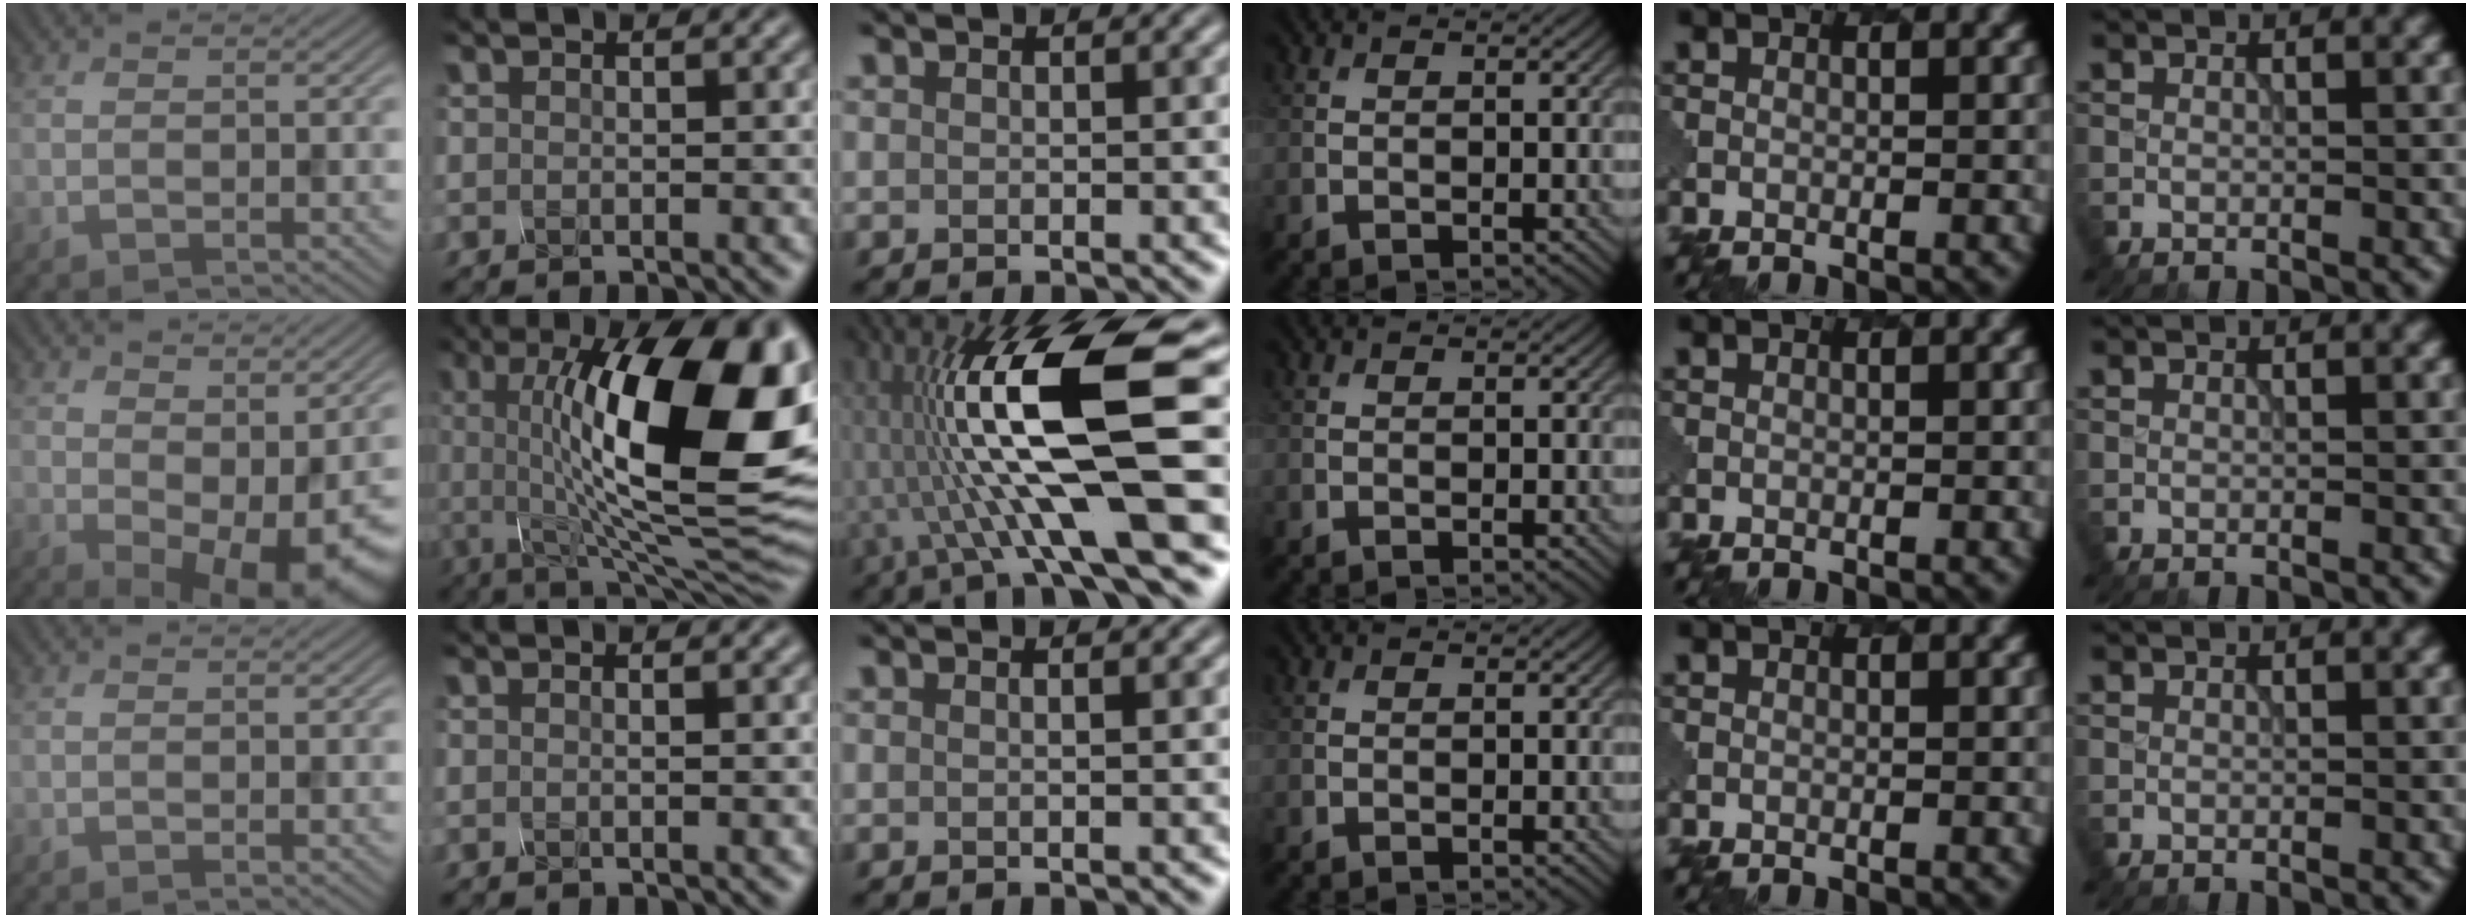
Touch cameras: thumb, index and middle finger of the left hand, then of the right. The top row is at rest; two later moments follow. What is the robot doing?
{"motion": "pour", "object": "mug"}